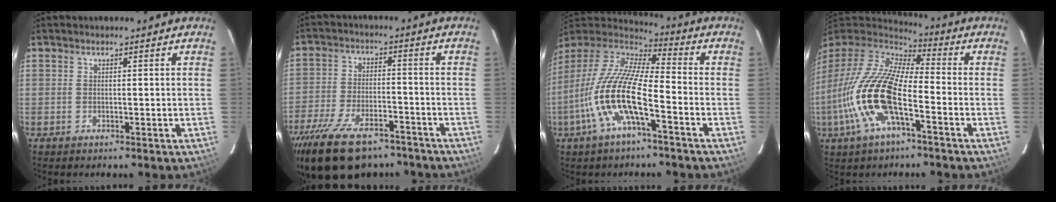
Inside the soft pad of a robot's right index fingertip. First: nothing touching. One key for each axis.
{"total": 20.0, "fx": -14.8, "fy": 8.8, "fz": 10.2, "tx": -0.219, "ty": -0.024, "tz": -0.235}
{"total": 17.0, "fx": -6.6, "fy": 4.2, "fz": 15.0, "tx": -0.295, "ty": -0.020, "tz": -0.135}
{"total": 18.9, "fx": -6.3, "fy": 6.9, "fz": 16.4, "tx": -0.337, "ty": -0.022, "tz": -0.131}